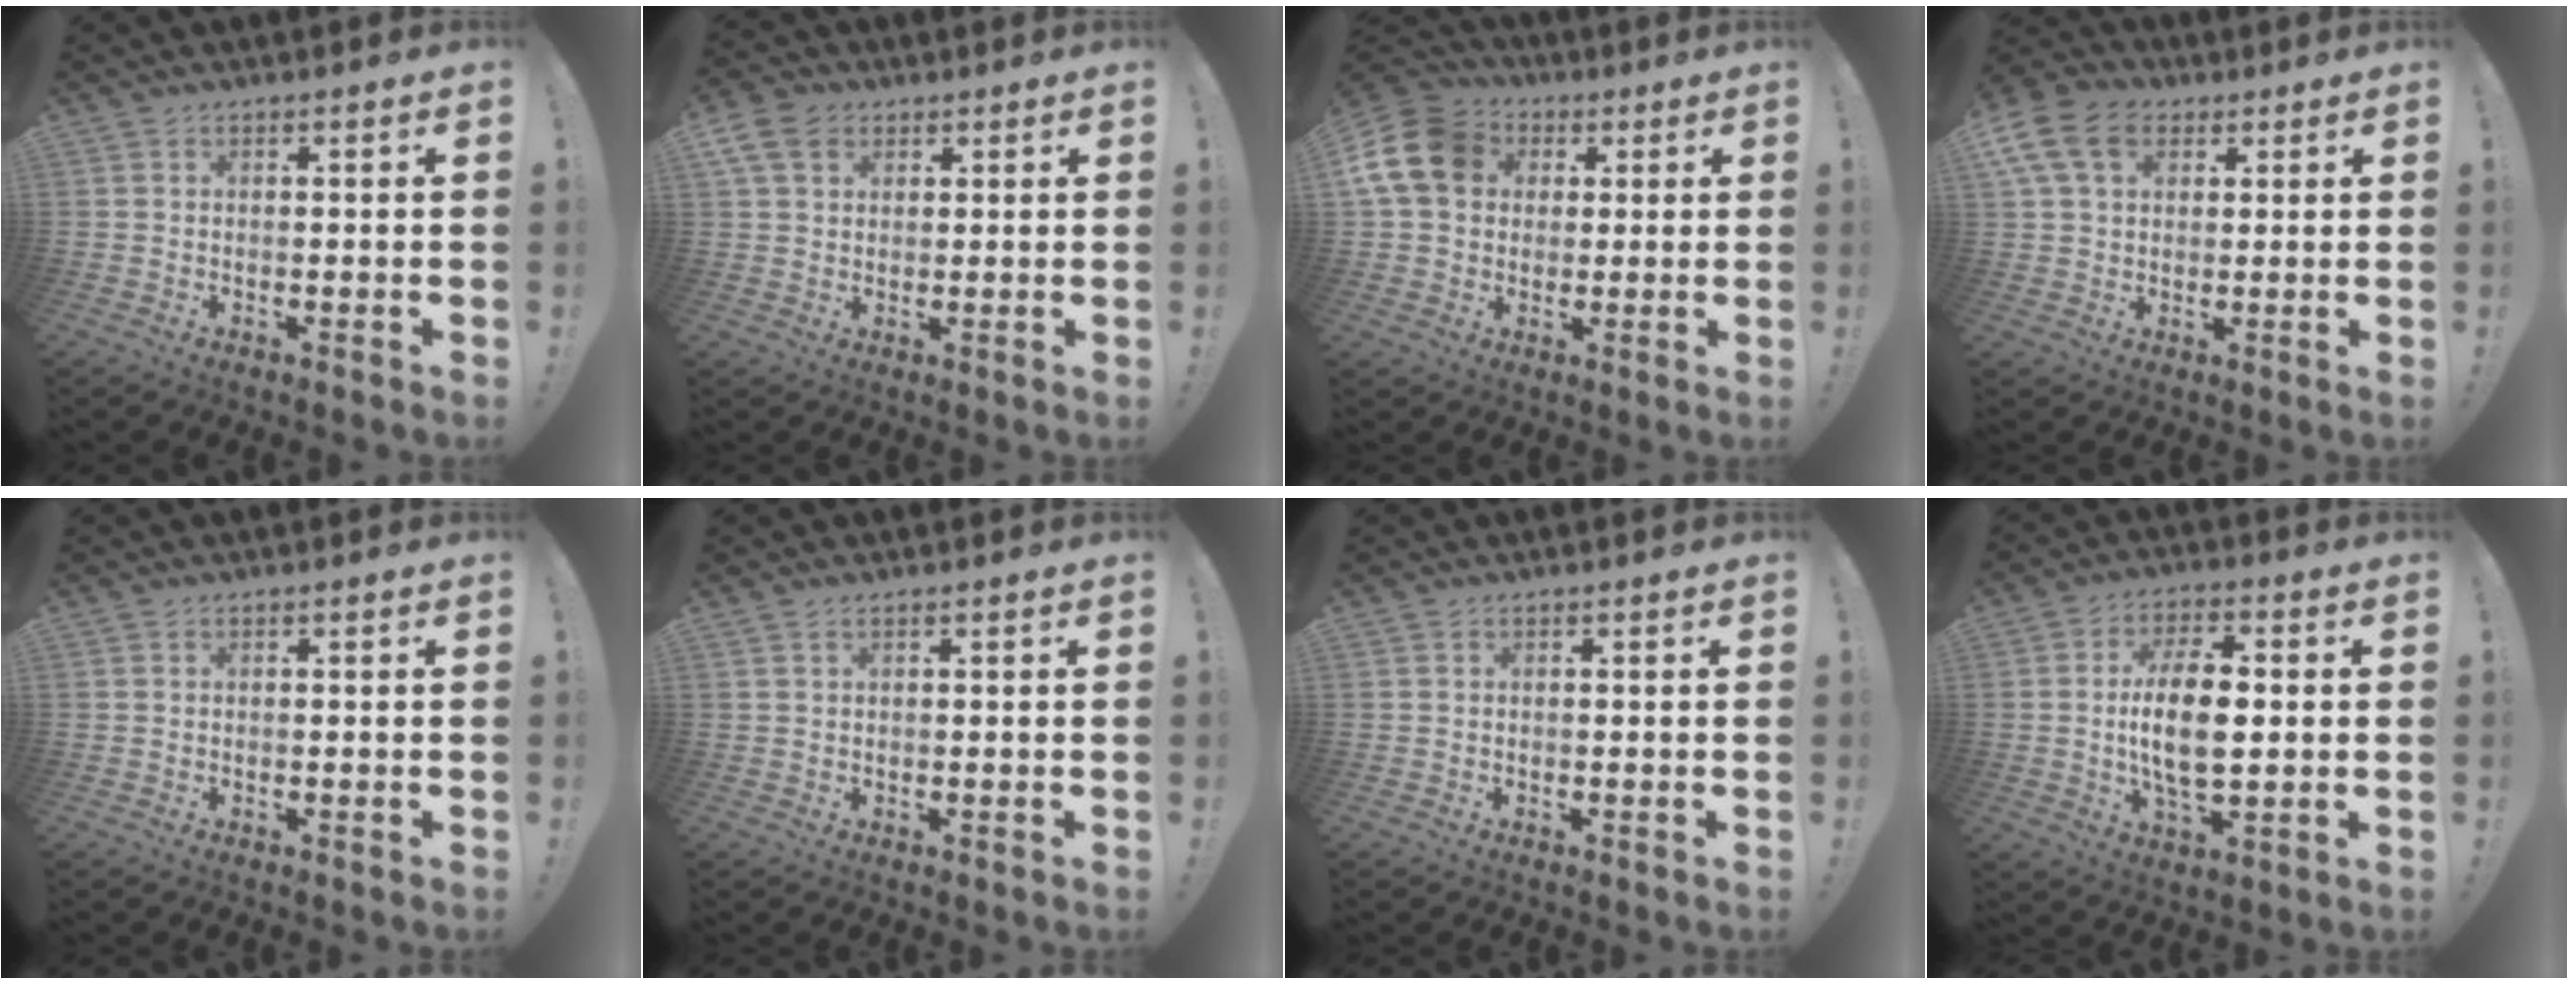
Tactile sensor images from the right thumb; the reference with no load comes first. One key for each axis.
{"total": 7.9, "fx": 3.6, "fy": 5.8, "fz": 4.0, "tx": -0.073, "ty": -0.001, "tz": 0.076}
{"total": 15.5, "fx": 3.7, "fy": 12.4, "fz": 8.5, "tx": -0.153, "ty": 0.000, "tz": 0.077}
{"total": 12.9, "fx": 5.1, "fy": 9.1, "fz": 7.6, "tx": -0.144, "ty": -0.012, "tz": 0.100}
{"total": 0.0}
{"total": 0.6, "fx": 0.4, "fy": 0.1, "fz": 0.4, "tx": -0.012, "ty": 0.001, "tz": 0.009}
{"total": 0.0}
{"total": 14.5, "fx": 0.0, "fy": 6.7, "fz": 12.8, "tx": -0.239, "ty": -0.001, "tz": -0.008}